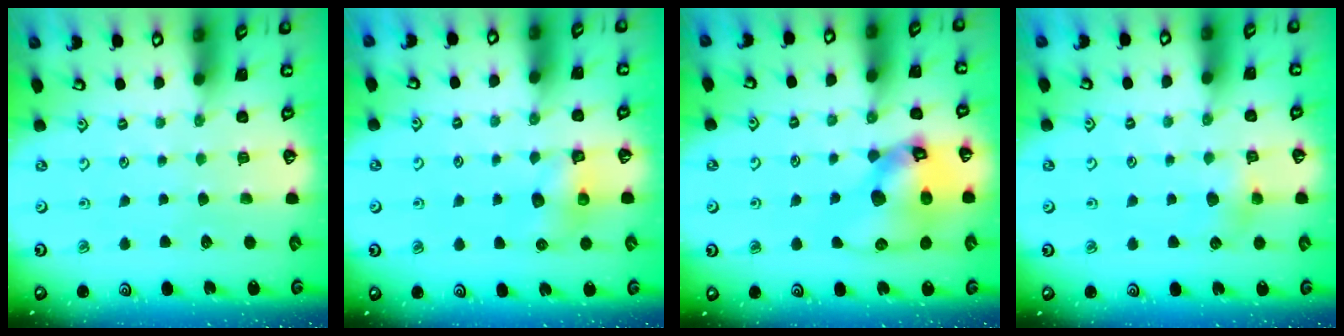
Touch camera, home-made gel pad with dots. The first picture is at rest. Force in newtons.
{"total": 6.7, "press": 6.7, "slide": 0.4}
{"total": 16.3, "press": 16.2, "slide": 2.3}
{"total": 6.2, "press": 6.2, "slide": 0.6}